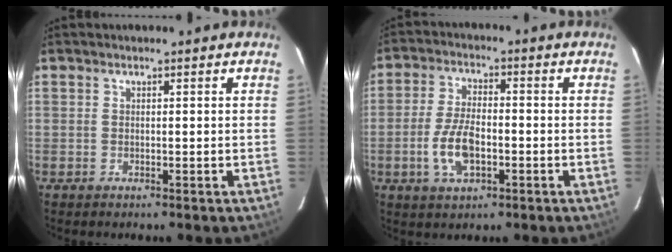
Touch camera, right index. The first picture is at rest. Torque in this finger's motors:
{"motor_torque": [1.49, -0.49, 0.84, 0.13]}